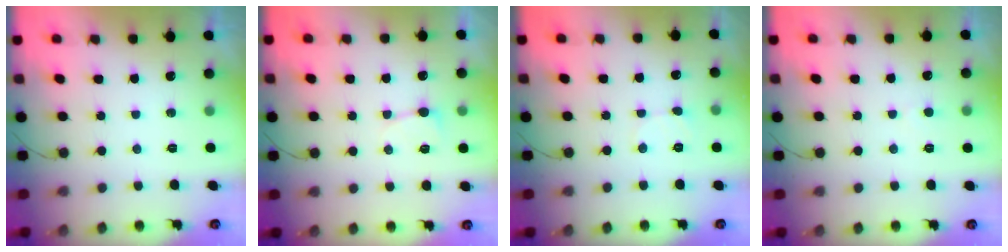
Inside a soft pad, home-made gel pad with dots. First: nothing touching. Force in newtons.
{"total": 3.6, "press": 3.6, "slide": 0.5}
{"total": 2.9, "press": 2.9, "slide": 0.3}
{"total": 2.5, "press": 2.5, "slide": 0.2}